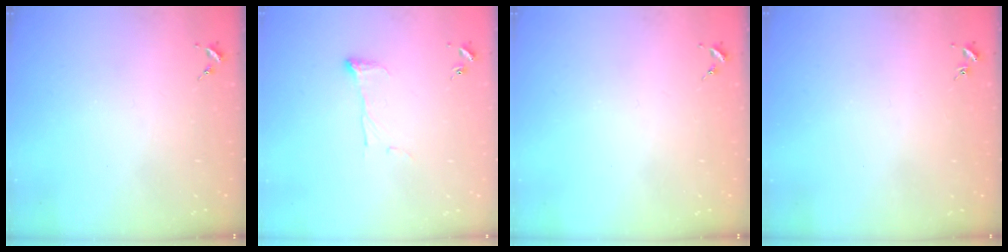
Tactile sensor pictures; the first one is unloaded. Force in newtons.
{"total": 5.8, "press": 5.8, "slide": 0.5}
{"total": 0.0}
{"total": 0.9, "press": 0.9, "slide": 0.2}